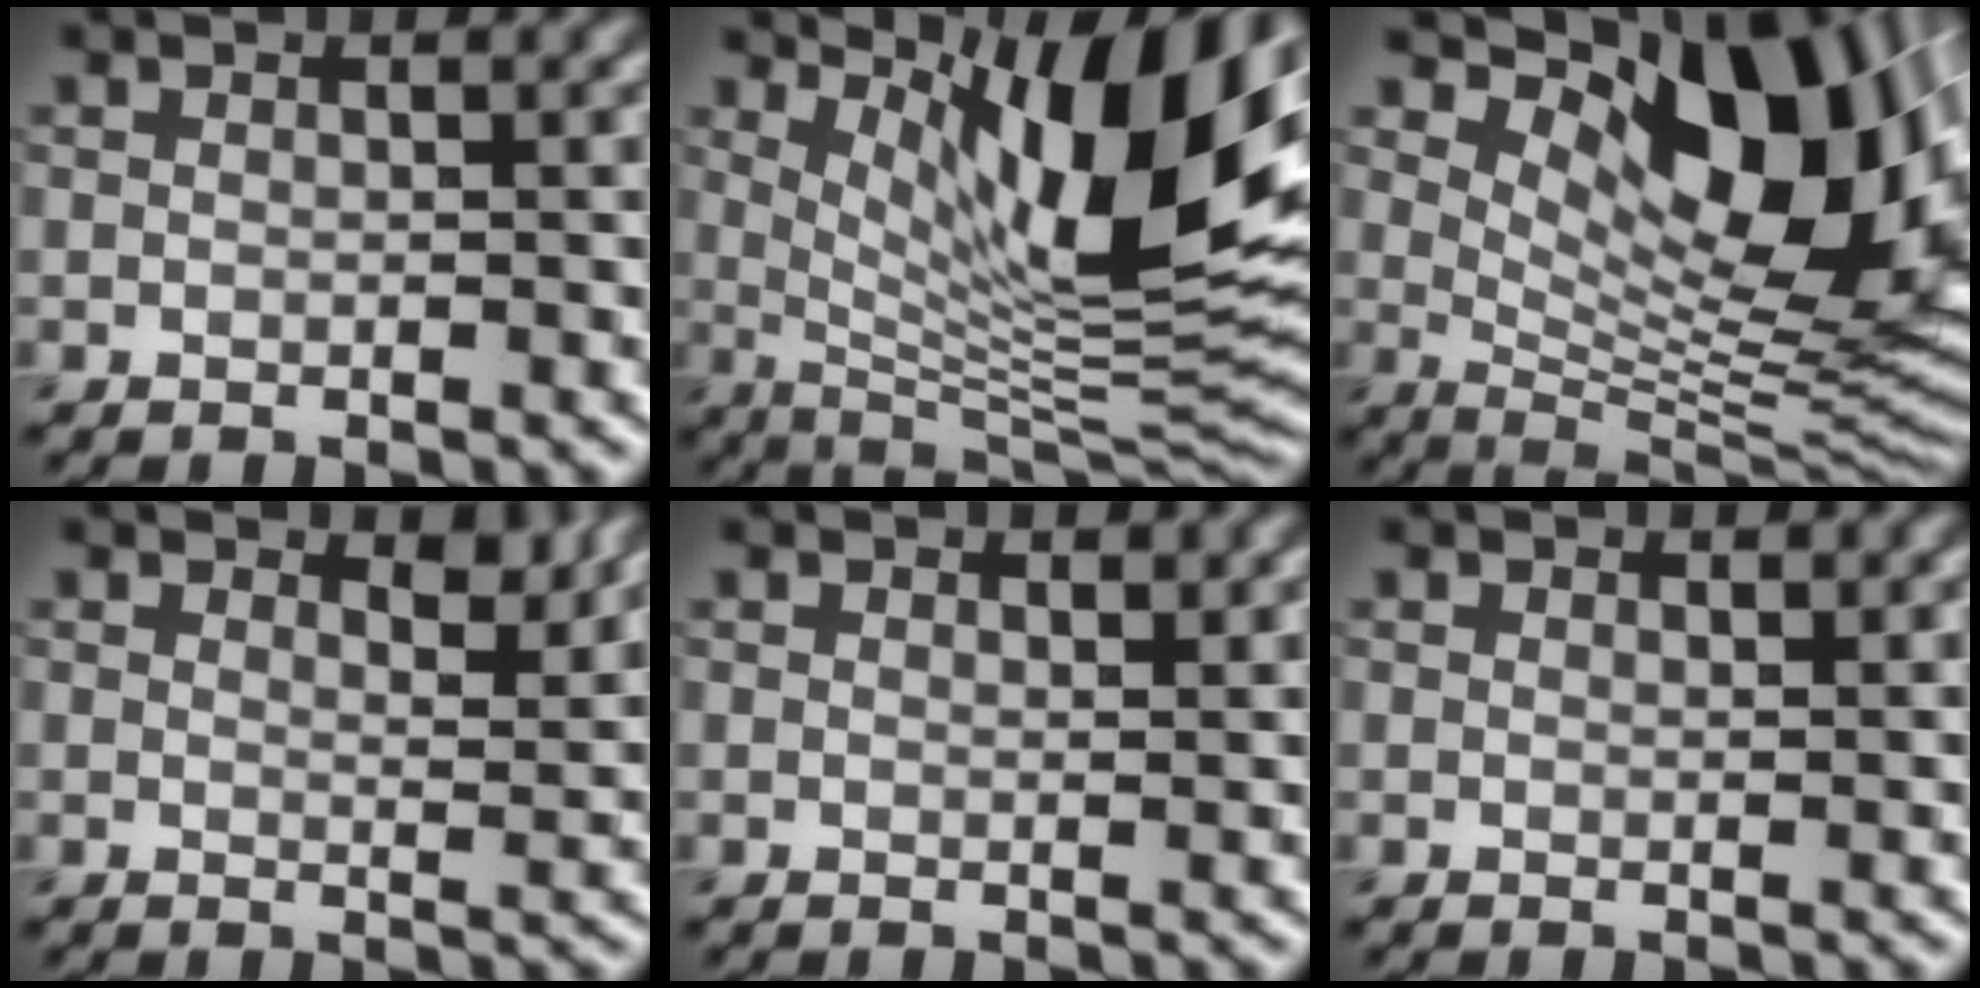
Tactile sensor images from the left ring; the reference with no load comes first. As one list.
[{"total": 13.7, "force": [5.2, 3.6, 12.1], "torque": [-0.172, -0.005, 0.093]}, {"total": 14.5, "force": [5.3, 6.6, 11.8], "torque": [-0.160, 0.001, 0.095]}, {"total": 2.2, "force": [1.8, 0.6, 1.0], "torque": [-0.015, -0.007, 0.023]}, {"total": 0.9, "force": [0.8, 0.2, 0.3], "torque": [-0.005, 0.000, 0.013]}, {"total": 0.5, "force": [0.5, 0.1, 0.2], "torque": [-0.002, 0.000, 0.010]}]